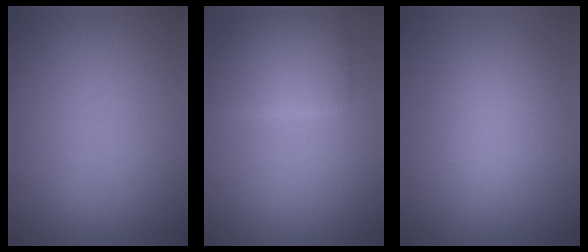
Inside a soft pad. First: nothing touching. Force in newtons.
{"total": 3.7, "press": 3.7, "slide": 0.2}
{"total": 3.0, "press": 3.0, "slide": 0.1}